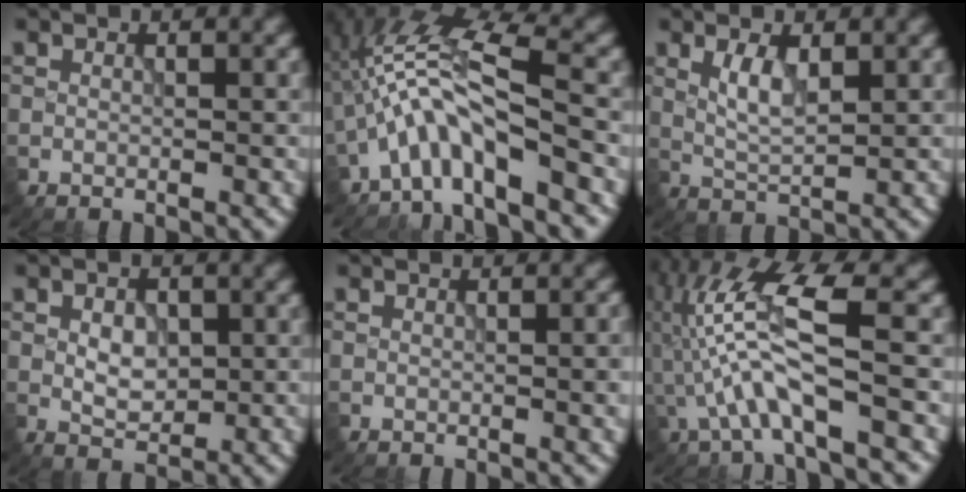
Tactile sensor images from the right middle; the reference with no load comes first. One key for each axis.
{"total": 6.1, "fx": -2.7, "fy": 1.4, "fz": 5.3, "tx": -0.097, "ty": 0.022, "tz": -0.059}
{"total": 2.7, "fx": 1.0, "fy": 0.9, "fz": 2.3, "tx": -0.049, "ty": 0.001, "tz": 0.022}
{"total": 2.7, "fx": 0.2, "fy": 1.8, "fz": 2.0, "tx": -0.033, "ty": 0.001, "tz": 0.003}
{"total": 1.8, "fx": 0.1, "fy": 0.4, "fz": 1.7, "tx": -0.018, "ty": 0.002, "tz": 0.000}
{"total": 7.3, "fx": -1.6, "fy": 1.8, "fz": 6.9, "tx": -0.154, "ty": 0.021, "tz": -0.034}